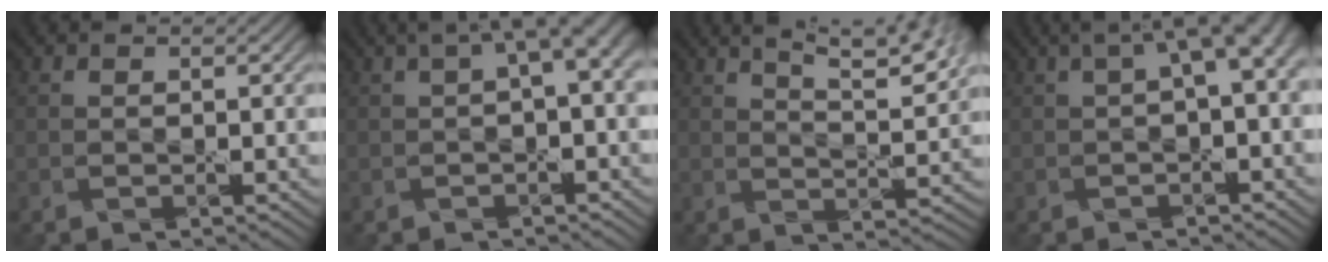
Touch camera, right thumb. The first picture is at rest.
{"total": 4.9, "force": [1.3, 1.1, 4.6], "torque": [-0.061, 0.019, 0.020]}
{"total": 9.4, "force": [6.7, 1.8, 6.4], "torque": [-0.089, 0.002, 0.091]}
{"total": 5.5, "force": [1.1, 1.4, 5.1], "torque": [-0.071, 0.018, 0.017]}